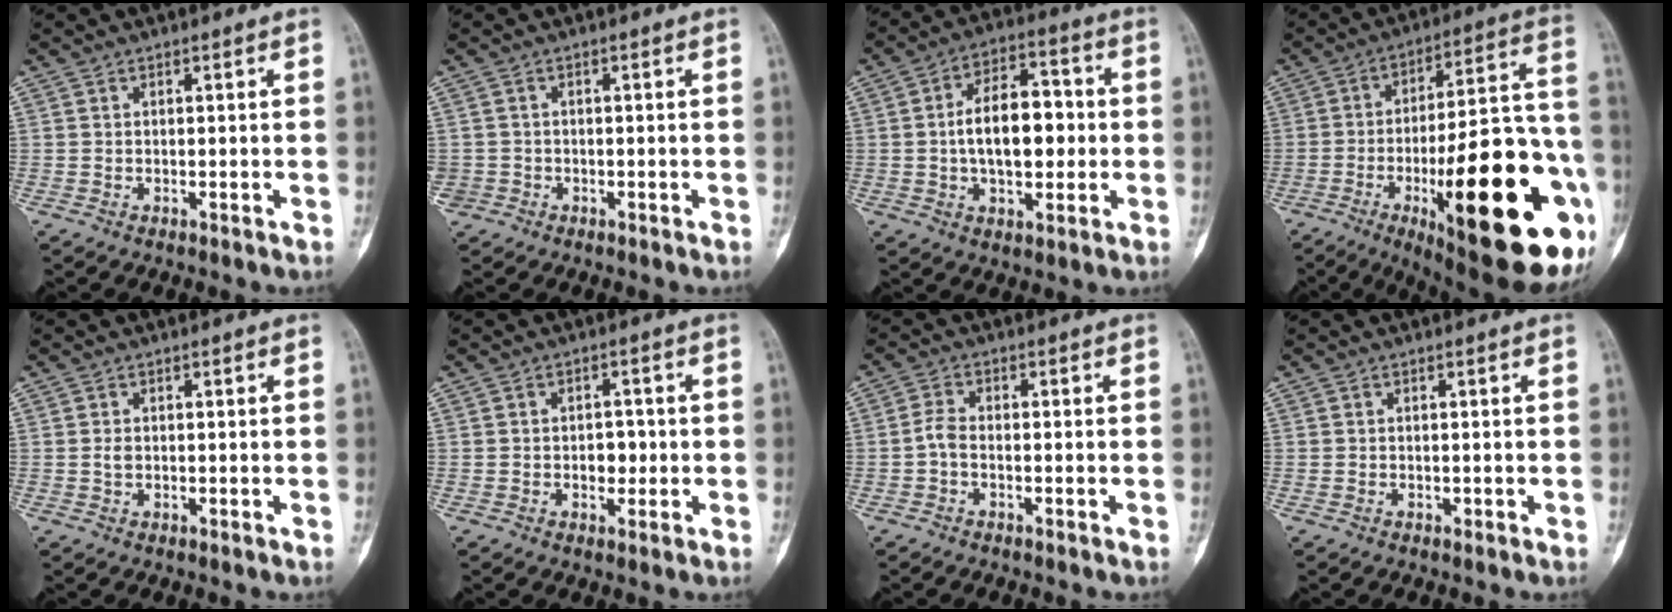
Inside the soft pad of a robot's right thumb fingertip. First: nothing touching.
{"total": 2.8, "force": [-1.0, 2.6, 0.4], "torque": [-0.001, 0.010, -0.020]}
{"total": 13.1, "force": [-0.2, 7.5, 10.8], "torque": [-0.150, 0.025, -0.005]}
{"total": 35.3, "force": [-11.6, 10.8, 31.5], "torque": [-0.378, 0.038, -0.162]}
{"total": 1.0, "force": [-0.1, 0.7, 0.7], "torque": [-0.013, 0.001, -0.002]}
{"total": 3.6, "force": [-0.5, 2.5, 2.5], "torque": [-0.013, 0.007, -0.008]}
{"total": 2.5, "force": [-0.9, 1.3, 1.9], "torque": [-0.040, 0.008, -0.025]}
{"total": 0.0}